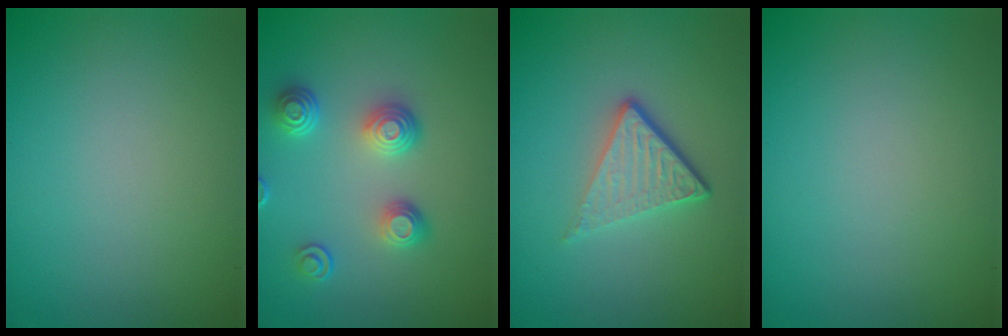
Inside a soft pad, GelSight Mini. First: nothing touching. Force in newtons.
{"total": 3.7, "press": 2.9, "slide": 2.3}
{"total": 4.2, "press": 2.6, "slide": 3.3}
{"total": 0.0}